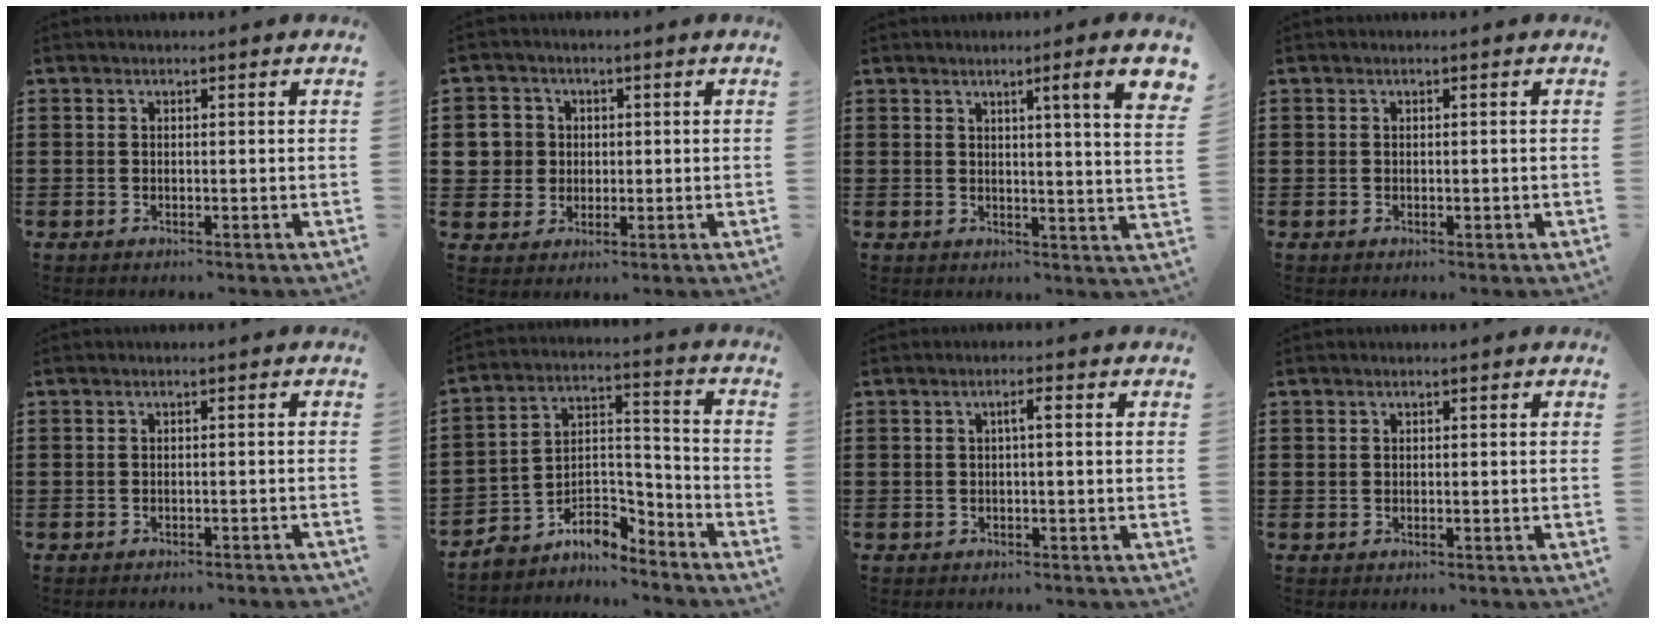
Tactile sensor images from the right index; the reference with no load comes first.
{"total": 4.7, "force": [0.5, 4.6, 1.0], "torque": [-0.048, 0.015, 0.006]}
{"total": 6.4, "force": [3.0, -0.3, 5.6], "torque": [-0.090, -0.013, 0.041]}
{"total": 0.0}
{"total": 0.9, "force": [-0.9, 0.0, 0.2], "torque": [-0.005, 0.000, -0.018]}
{"total": 6.2, "force": [-5.2, 3.0, 1.7], "torque": [-0.038, 0.002, -0.103]}
{"total": 1.6, "force": [0.1, 0.1, 1.6], "torque": [-0.032, 0.003, -0.001]}
{"total": 0.0}